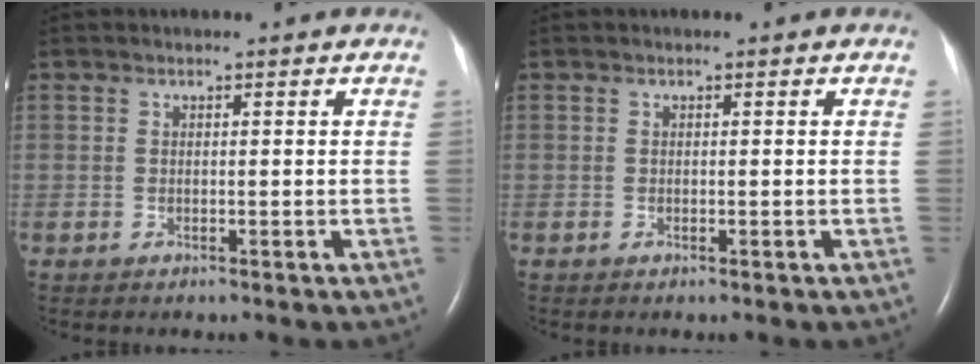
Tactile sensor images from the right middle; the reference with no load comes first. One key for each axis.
{"total": 0.0}